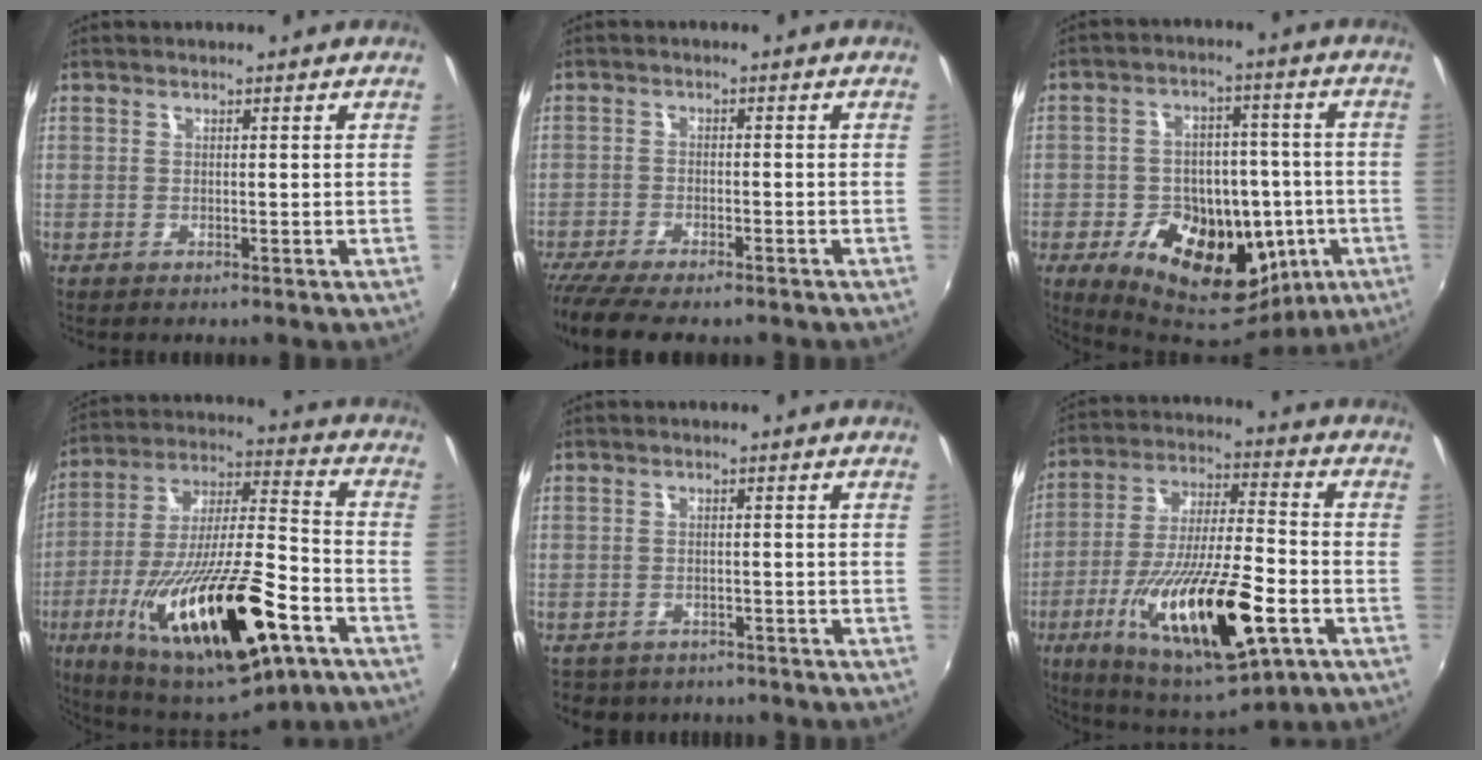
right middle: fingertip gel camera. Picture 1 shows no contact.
{"total": 9.8, "force": [-8.1, 1.8, 5.1], "torque": [-0.123, -0.045, -0.142]}
{"total": 21.3, "force": [-7.6, 13.9, 14.2], "torque": [-0.276, -0.002, -0.095]}
{"total": 28.9, "force": [-12.8, 8.2, 24.6], "torque": [-0.436, -0.052, -0.202]}
{"total": 4.4, "force": [-3.5, 2.4, 1.1], "torque": [-0.028, -0.010, -0.046]}
{"total": 23.9, "force": [-9.2, 6.8, 21.0], "torque": [-0.383, -0.041, -0.146]}